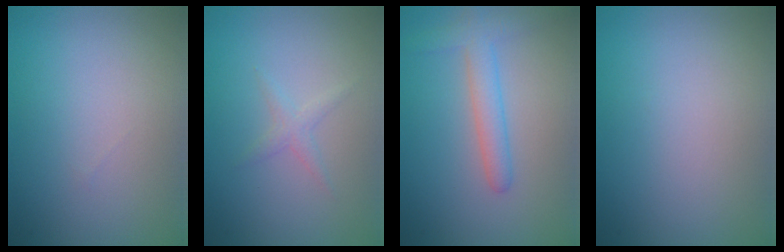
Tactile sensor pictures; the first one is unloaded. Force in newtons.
{"total": 1.1, "press": 1.1, "slide": 0.1}
{"total": 3.0, "press": 3.0, "slide": 0.2}
{"total": 0.0}